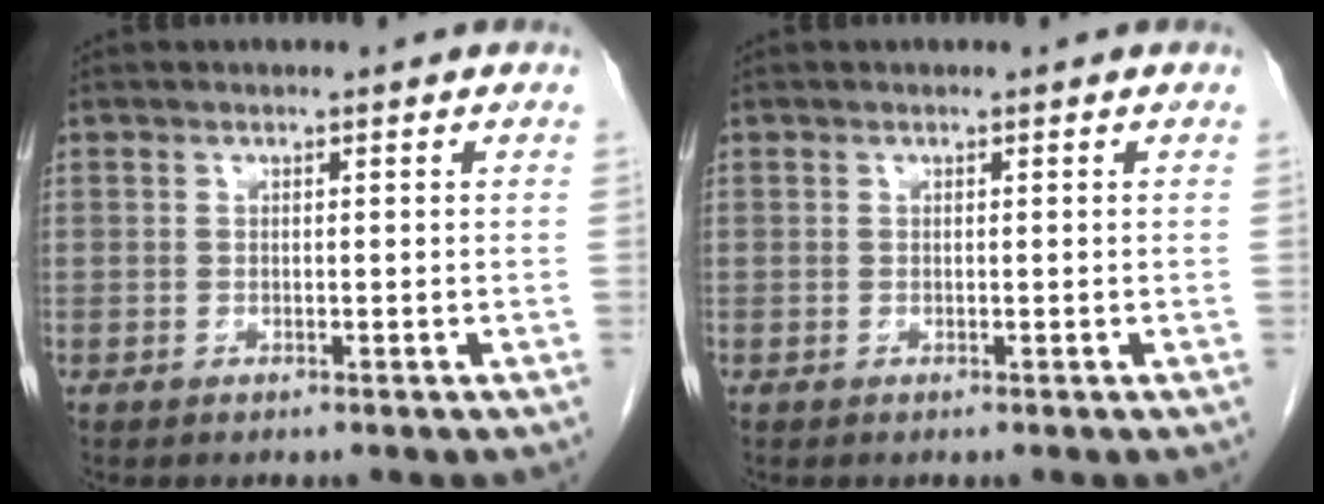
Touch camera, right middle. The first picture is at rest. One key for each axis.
{"total": 0.0}